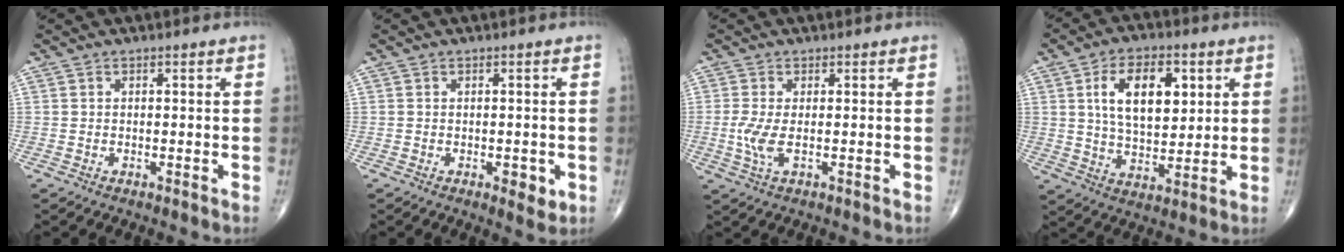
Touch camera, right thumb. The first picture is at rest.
{"total": 3.1, "force": [-0.9, 1.5, 2.5], "torque": [-0.026, -0.004, -0.010]}
{"total": 4.1, "force": [-0.6, 1.4, 3.8], "torque": [-0.099, -0.011, -0.013]}
{"total": 13.5, "force": [3.9, 7.5, 10.5], "torque": [-0.152, -0.011, 0.070]}